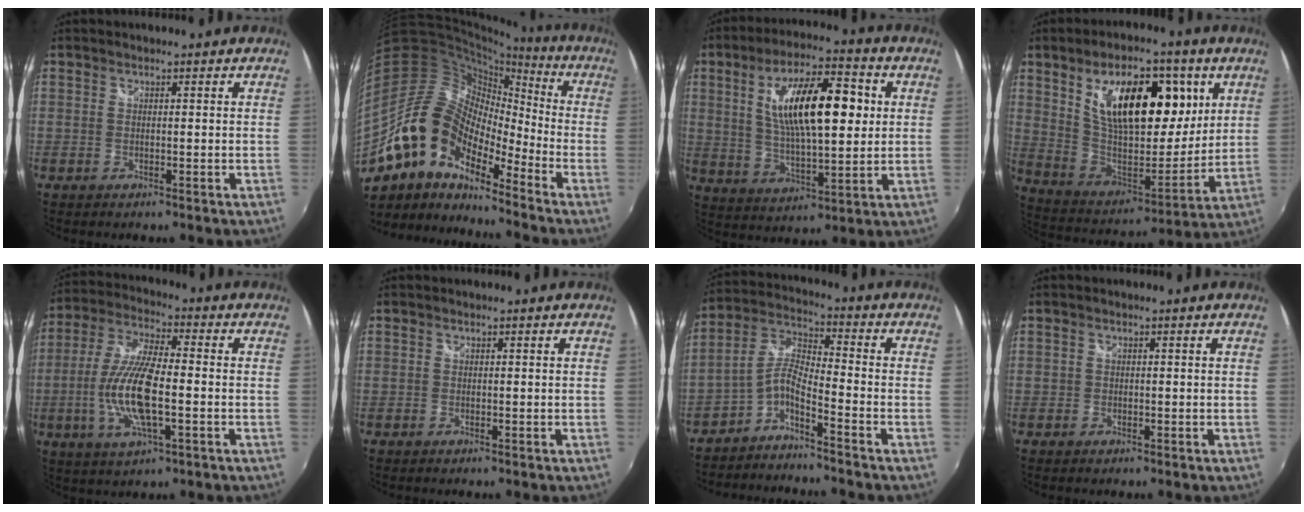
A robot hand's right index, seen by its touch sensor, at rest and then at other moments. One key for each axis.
{"total": 17.0, "fx": -11.2, "fy": 8.2, "fz": 9.8, "tx": -0.163, "ty": -0.006, "tz": -0.228}
{"total": 17.3, "fx": 3.7, "fy": 5.9, "fz": 15.8, "tx": -0.271, "ty": 0.017, "tz": 0.066}
{"total": 23.0, "fx": 8.9, "fy": 11.3, "fz": 17.9, "tx": -0.301, "ty": 0.008, "tz": 0.162}
{"total": 13.6, "fx": -2.7, "fy": 4.0, "fz": 12.7, "tx": -0.262, "ty": -0.005, "tz": -0.054}
{"total": 0.0}
{"total": 5.3, "fx": -3.5, "fy": 0.6, "fz": 3.9, "tx": -0.098, "ty": 0.016, "tz": -0.074}
{"total": 0.7, "fx": -0.4, "fy": 0.6, "fz": 0.1, "tx": -0.001, "ty": -0.003, "tz": -0.006}